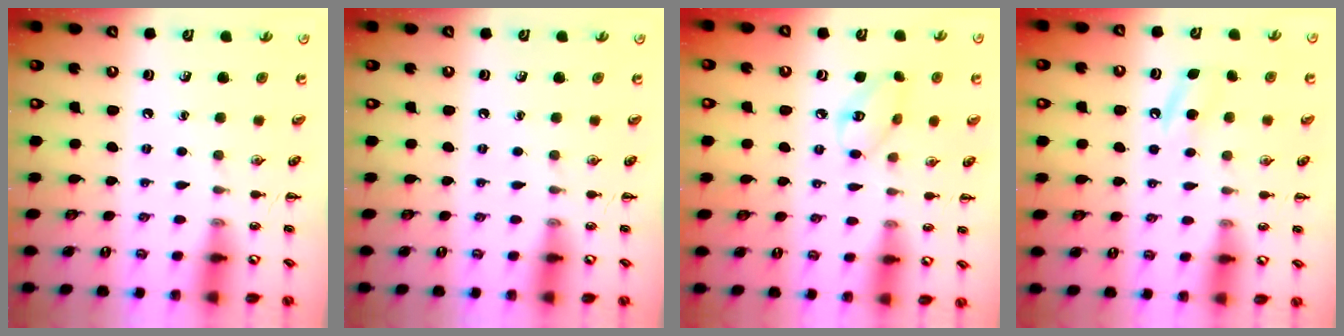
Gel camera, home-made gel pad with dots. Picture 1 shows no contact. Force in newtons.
{"total": 0.0}
{"total": 5.8, "press": 5.7, "slide": 0.7}
{"total": 6.1, "press": 6.0, "slide": 1.5}